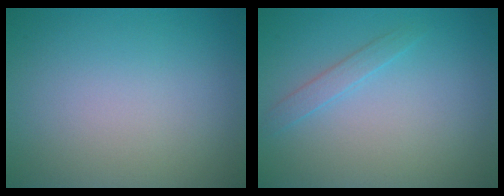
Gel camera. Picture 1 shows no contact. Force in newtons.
{"total": 1.3, "press": 1.3, "slide": 0.0}